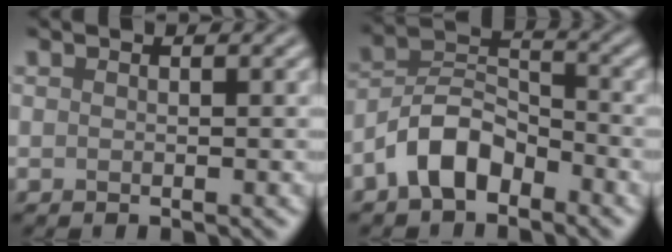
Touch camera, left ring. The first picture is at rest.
{"total": 5.5, "force": [-3.3, 3.0, 3.2], "torque": [-0.057, 0.013, -0.073]}